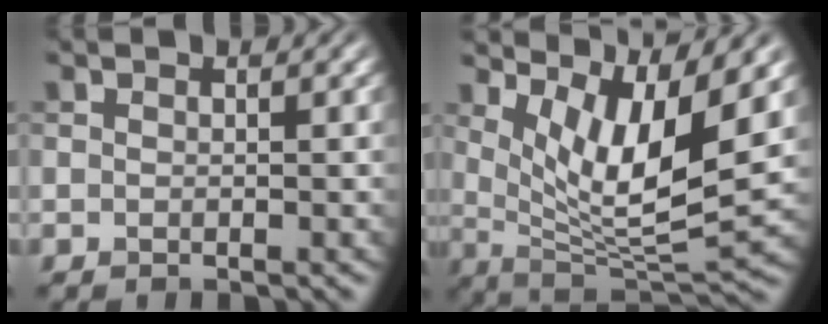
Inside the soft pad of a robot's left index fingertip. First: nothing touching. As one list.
[{"total": 9.0, "force": [3.7, 2.3, 7.8], "torque": [-0.130, -0.012, 0.073]}]